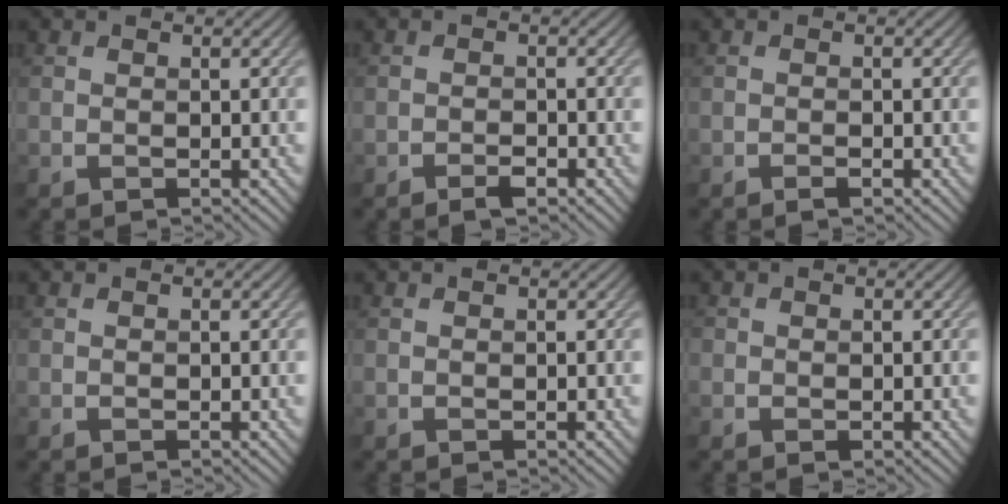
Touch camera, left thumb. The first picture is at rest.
{"total": 1.5, "force": [-1.1, 0.4, 0.9], "torque": [-0.015, 0.001, -0.020]}
{"total": 0.8, "force": [-0.6, 0.2, 0.5], "torque": [-0.010, 0.000, -0.009]}
{"total": 0.0}
{"total": 0.0}
{"total": 0.8, "force": [-0.2, 0.7, 0.2], "torque": [-0.002, -0.005, -0.005]}